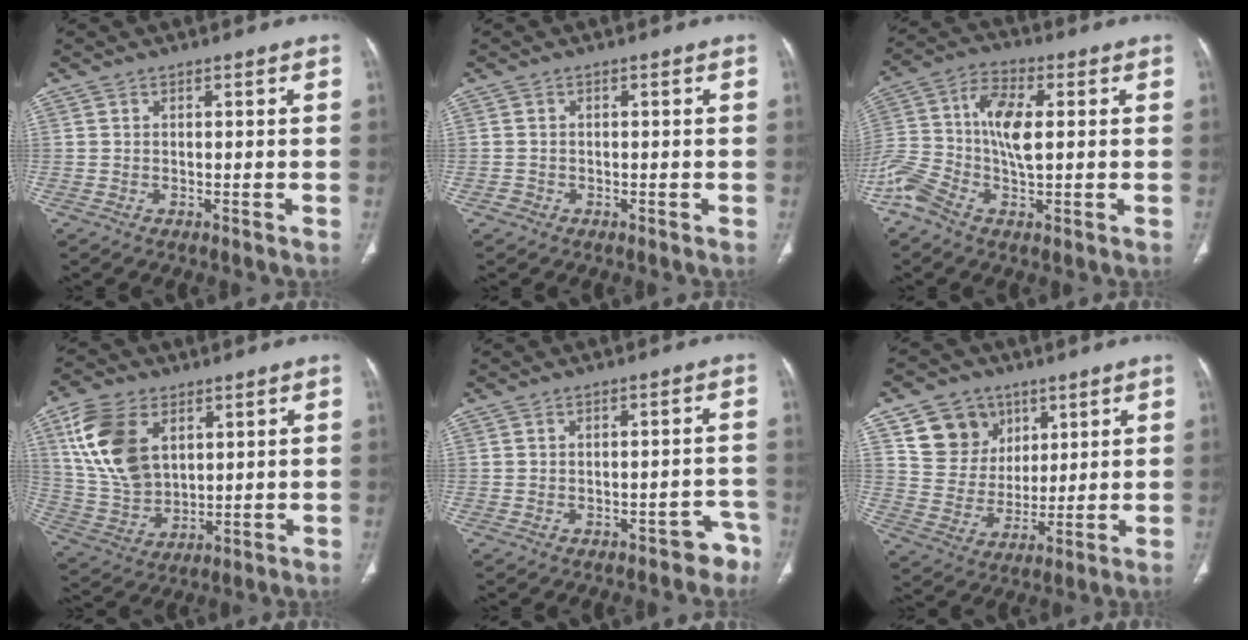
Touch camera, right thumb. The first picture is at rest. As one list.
[{"total": 1.1, "force": [-0.5, 1.0, 0.0], "torque": [0.003, 0.005, -0.014]}, {"total": 13.1, "force": [-0.8, 6.4, 11.4], "torque": [-0.251, 0.025, -0.017]}, {"total": 15.4, "force": [5.6, 9.9, 10.4], "torque": [-0.194, -0.017, 0.123]}, {"total": 4.1, "force": [-3.0, 2.5, 1.2], "torque": [0.010, 0.036, -0.035]}, {"total": 12.0, "force": [6.0, 9.9, 3.1], "torque": [-0.021, -0.026, 0.118]}]